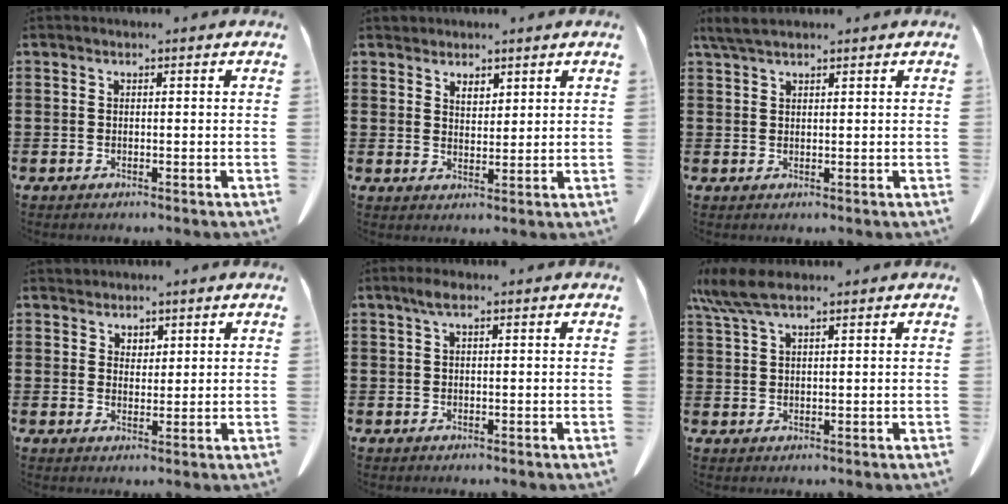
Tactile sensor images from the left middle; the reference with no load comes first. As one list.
[{"total": 2.6, "force": [2.2, 1.3, 0.5], "torque": [-0.007, -0.001, 0.040]}, {"total": 3.0, "force": [2.3, 0.6, 1.8], "torque": [-0.041, 0.003, 0.043]}, {"total": 2.4, "force": [2.0, 1.4, 0.1], "torque": [0.001, 0.002, 0.039]}, {"total": 1.8, "force": [0.7, 0.4, 1.6], "torque": [-0.034, 0.004, 0.012]}, {"total": 5.7, "force": [3.9, 1.3, 3.9], "torque": [-0.100, -0.006, 0.067]}]